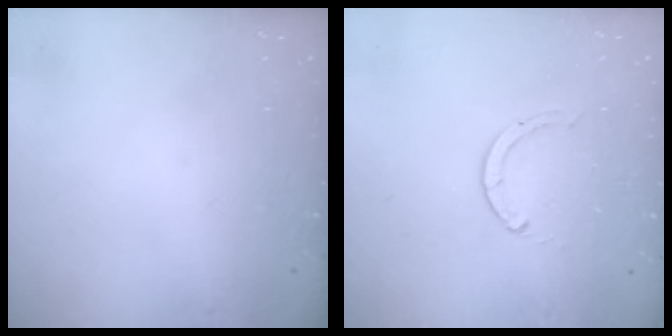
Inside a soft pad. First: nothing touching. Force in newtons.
{"total": 0.0}